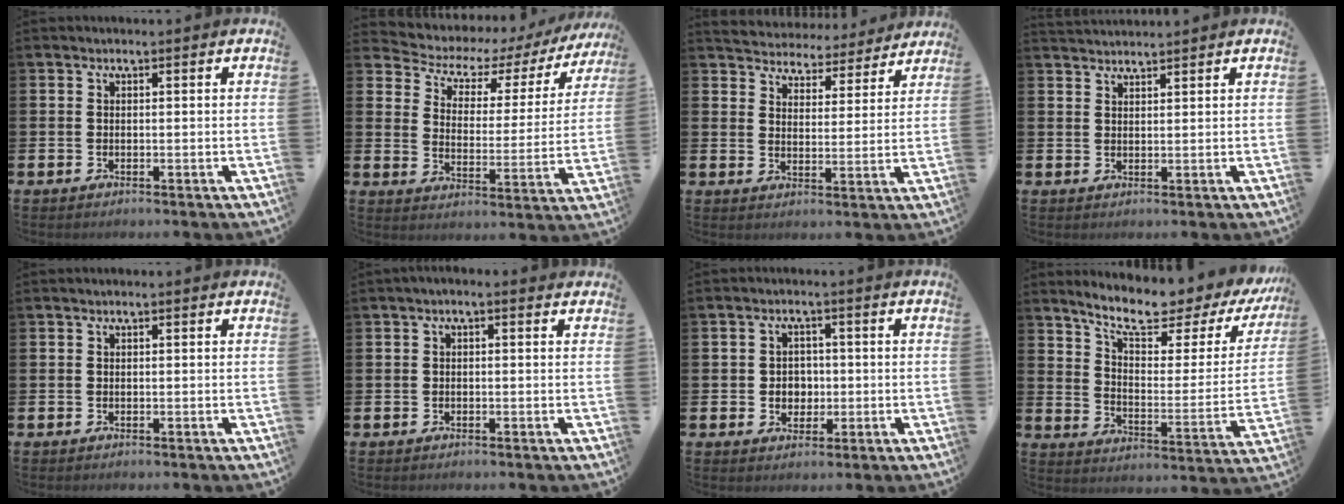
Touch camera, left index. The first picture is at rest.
{"total": 5.1, "force": [3.8, 2.9, 1.6], "torque": [-0.062, -0.027, 0.056]}
{"total": 4.8, "force": [4.6, 1.2, -0.3], "torque": [-0.017, -0.043, 0.077]}
{"total": 2.1, "force": [2.1, 0.2, 0.0], "torque": [-0.002, -0.008, 0.038]}
{"total": 0.0}
{"total": 0.8, "force": [-0.4, 0.3, 0.6], "torque": [-0.004, 0.000, -0.010]}
{"total": 3.0, "force": [-0.1, 2.8, 1.2], "torque": [-0.013, 0.001, -0.011]}
{"total": 9.0, "force": [7.6, 1.9, 4.3], "torque": [-0.106, -0.057, 0.123]}